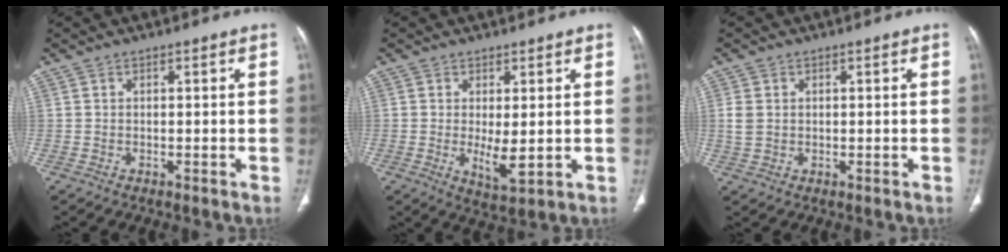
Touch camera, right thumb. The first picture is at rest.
{"total": 5.2, "force": [-0.2, 1.9, 4.8], "torque": [-0.081, -0.017, 0.006]}
{"total": 3.0, "force": [0.4, 2.3, 1.8], "torque": [-0.044, 0.003, 0.013]}